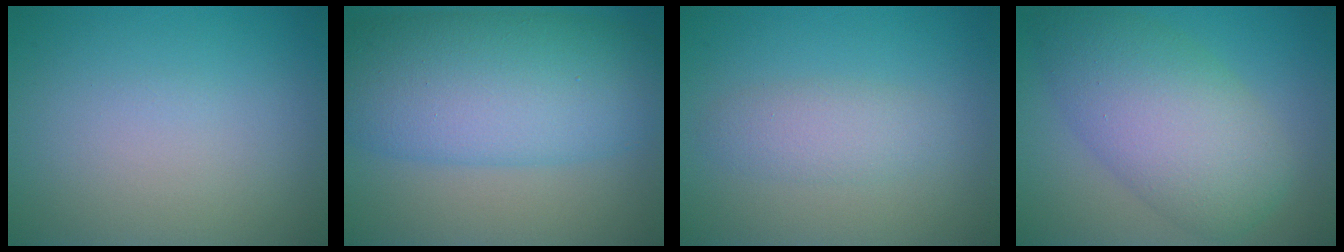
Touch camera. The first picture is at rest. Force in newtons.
{"total": 10.6, "press": 10.6, "slide": 0.2}
{"total": 2.3, "press": 2.3, "slide": 0.0}
{"total": 7.9, "press": 7.9, "slide": 0.2}